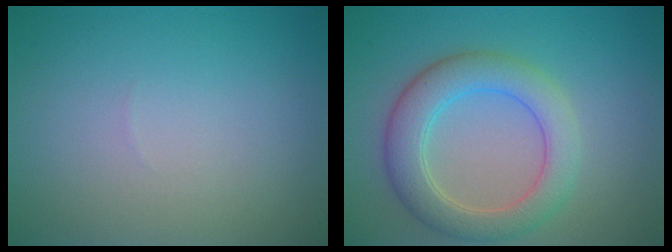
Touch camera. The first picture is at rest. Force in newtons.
{"total": 5.2, "press": 5.2, "slide": 0.1}